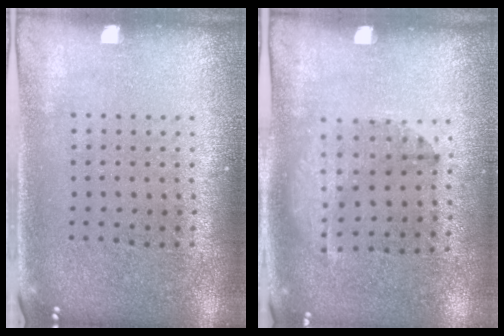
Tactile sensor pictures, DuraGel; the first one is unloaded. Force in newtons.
{"total": 1.3, "press": 1.0, "slide": 0.8}